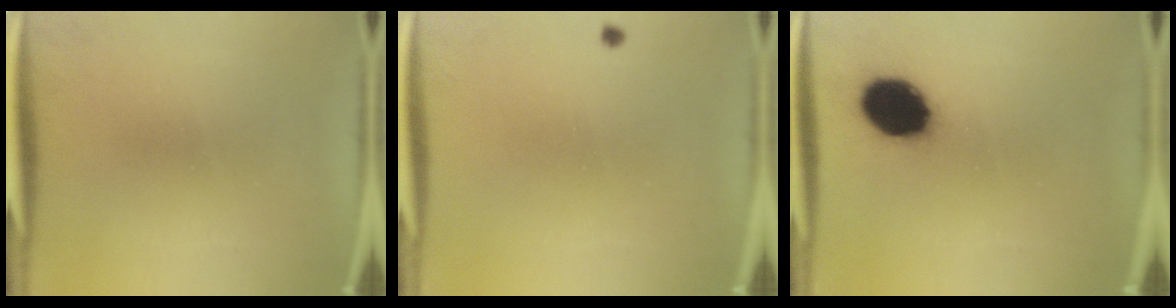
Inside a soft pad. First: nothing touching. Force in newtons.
{"total": 0.5}
{"total": 14.2}